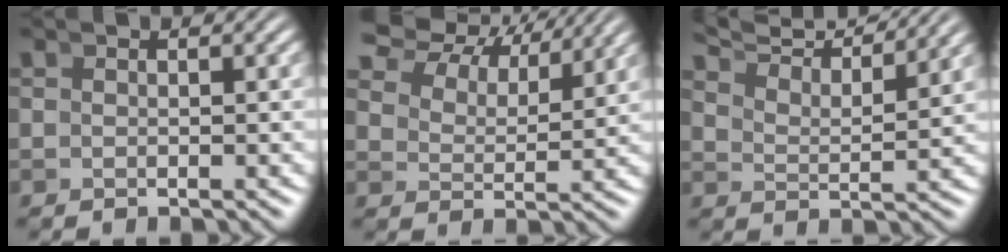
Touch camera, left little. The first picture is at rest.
{"total": 5.9, "force": [4.5, 3.0, 2.5], "torque": [-0.054, 0.010, 0.063]}
{"total": 9.0, "force": [8.0, 2.3, 3.5], "torque": [-0.063, 0.029, 0.116]}